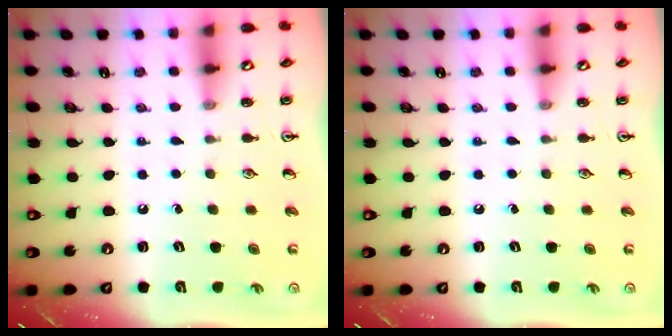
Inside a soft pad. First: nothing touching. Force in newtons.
{"total": 0.0}